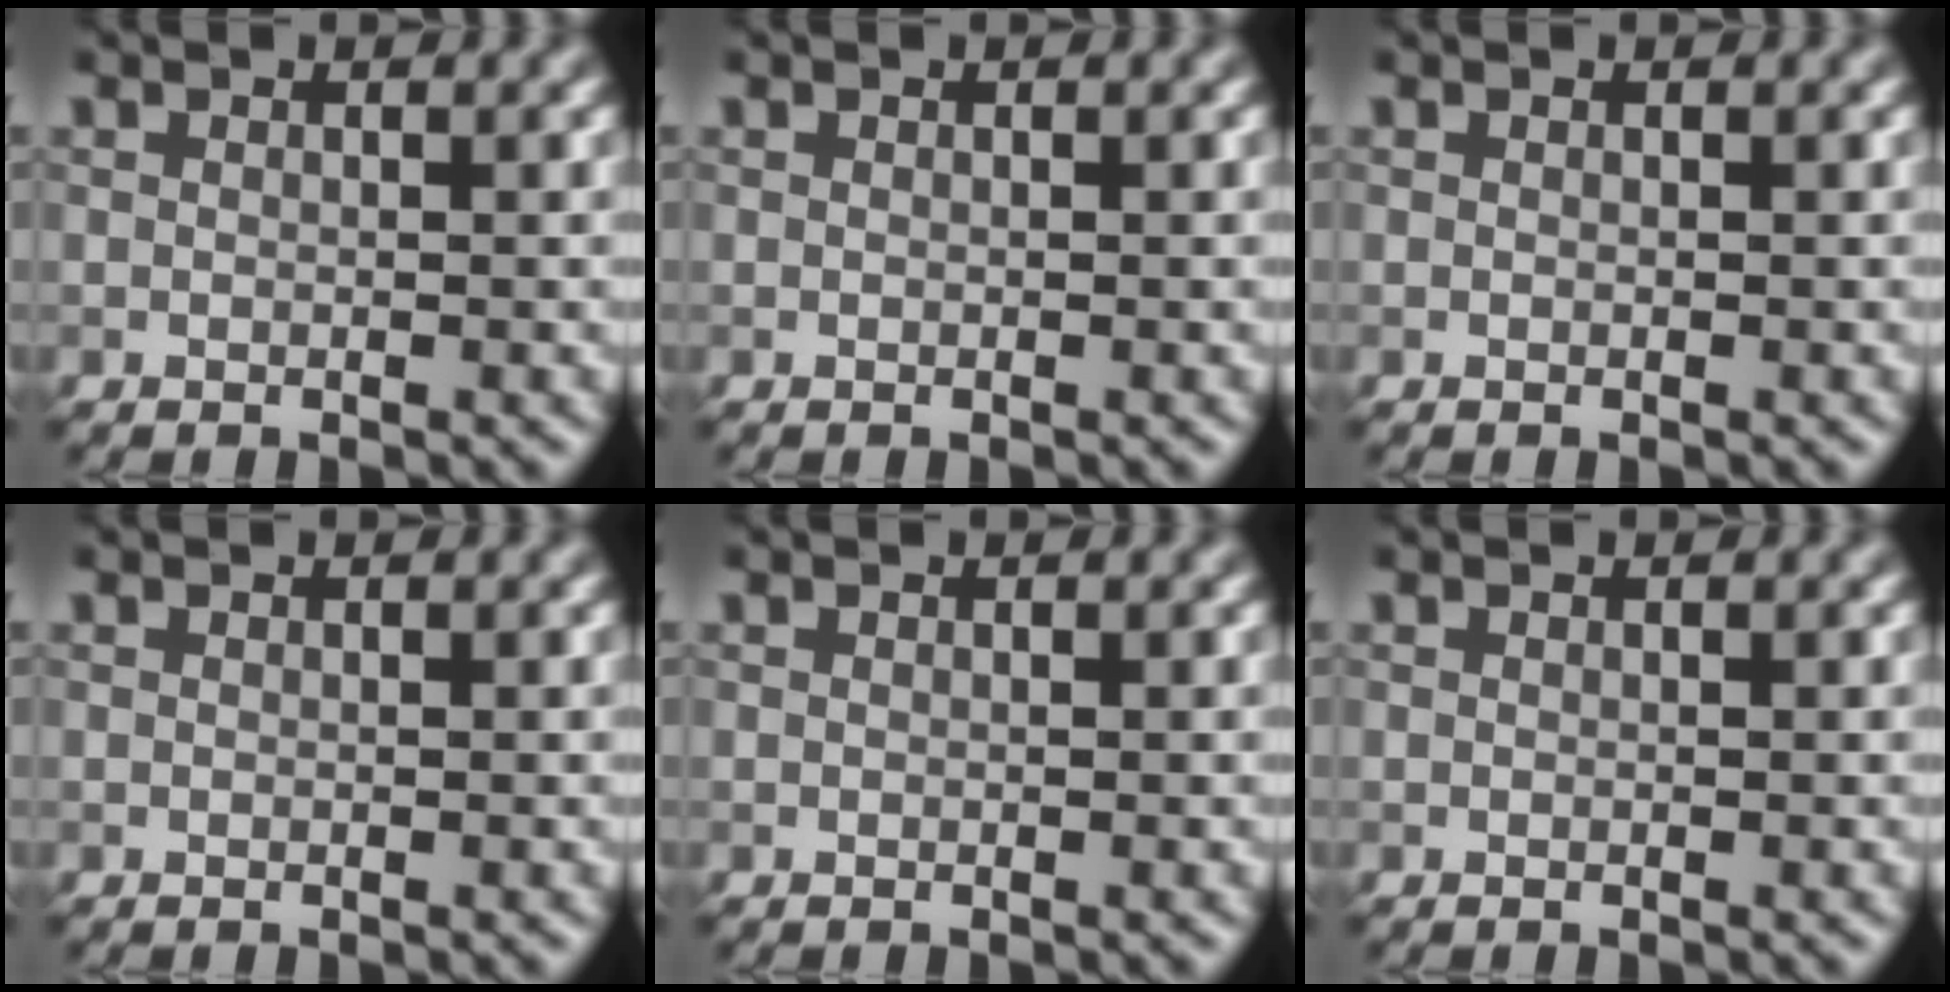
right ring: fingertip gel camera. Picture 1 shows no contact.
{"total": 0.0}
{"total": 0.0}
{"total": 0.0}
{"total": 0.0}
{"total": 0.0}